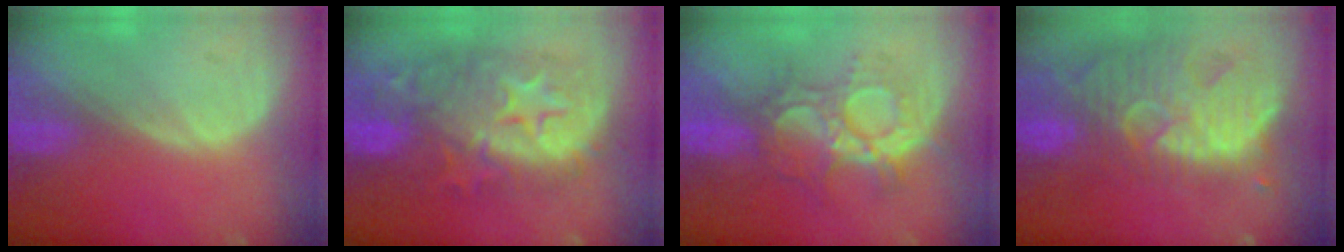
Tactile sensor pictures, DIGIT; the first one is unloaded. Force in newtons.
{"total": 11.9, "press": 11.9, "slide": 1.0}
{"total": 8.8, "press": 8.5, "slide": 2.3}
{"total": 13.0, "press": 11.3, "slide": 6.5}